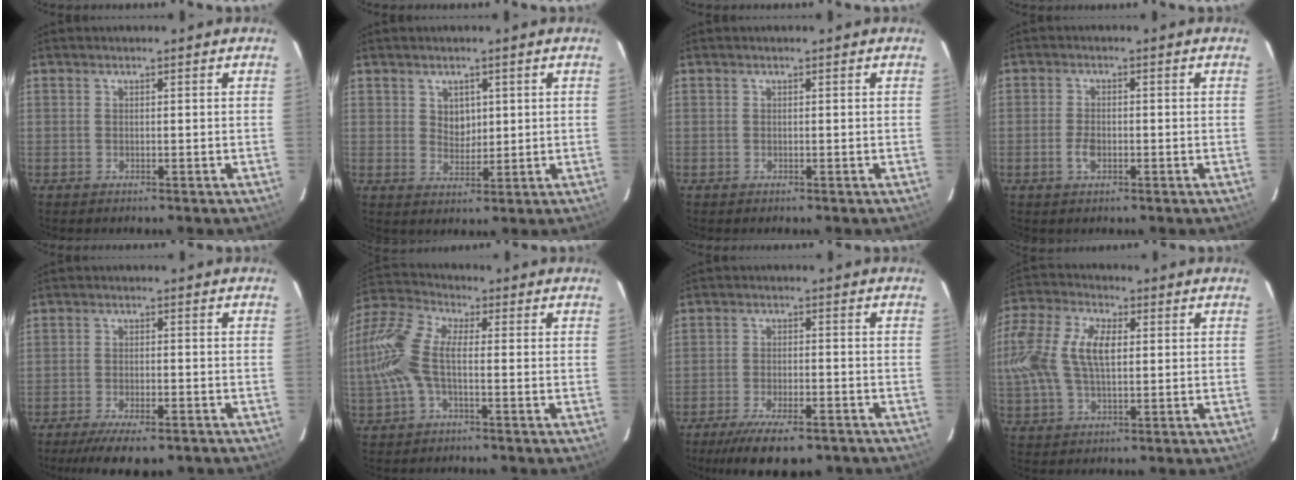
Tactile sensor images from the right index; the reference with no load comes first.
{"total": 3.5, "force": [1.3, 2.8, 1.7], "torque": [-0.023, 0.003, 0.026]}
{"total": 0.0}
{"total": 3.1, "force": [-1.1, 1.8, 2.3], "torque": [-0.049, 0.000, -0.021]}
{"total": 10.1, "force": [-7.8, 3.0, 5.8], "torque": [-0.128, -0.025, -0.120]}
{"total": 12.1, "force": [-1.4, 5.2, 10.9], "torque": [-0.241, 0.013, -0.035]}
{"total": 12.5, "force": [-9.3, 3.9, 7.4], "torque": [-0.157, -0.028, -0.144]}
{"total": 16.7, "force": [2.0, 8.9, 14.0], "torque": [-0.298, 0.019, 0.032]}